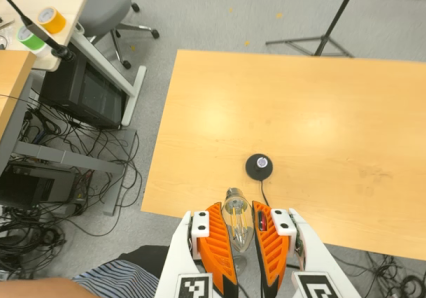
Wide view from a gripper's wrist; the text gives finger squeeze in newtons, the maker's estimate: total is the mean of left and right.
{"total": 19.3, "left": 24.2, "right": 14.4}